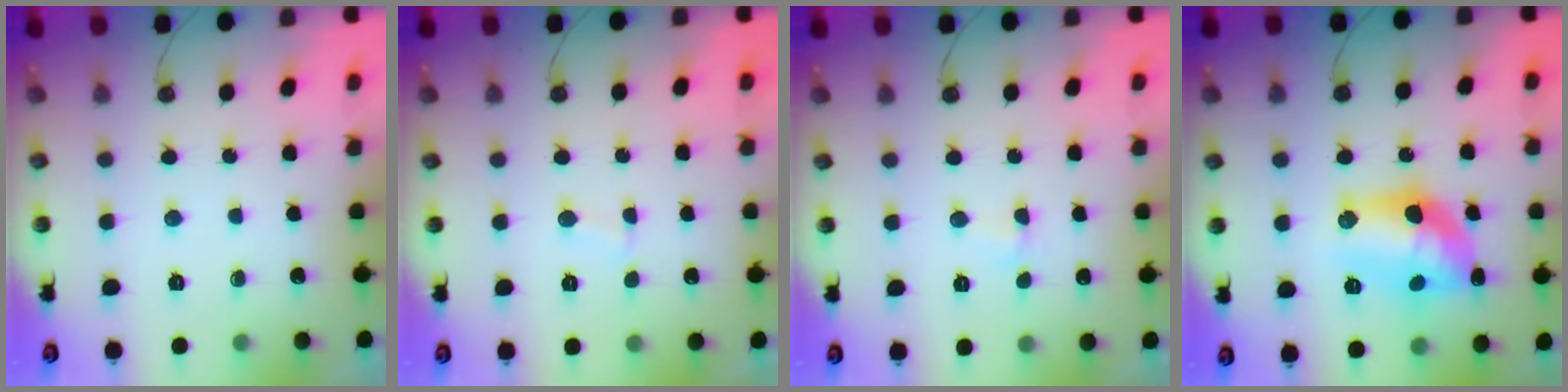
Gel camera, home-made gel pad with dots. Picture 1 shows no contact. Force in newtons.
{"total": 2.0, "press": 2.0, "slide": 0.2}
{"total": 2.8, "press": 2.7, "slide": 0.5}
{"total": 12.7, "press": 12.7, "slide": 0.4}